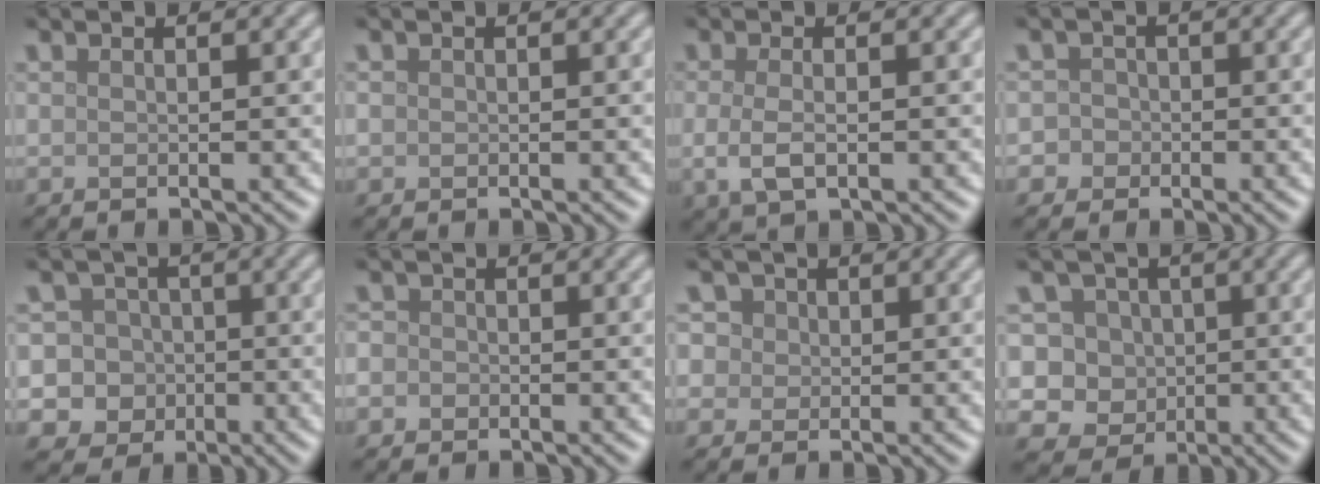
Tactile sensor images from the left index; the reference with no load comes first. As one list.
[{"total": 0.7, "force": [0.0, 0.7, 0.1], "torque": [0.000, -0.001, -0.002]}, {"total": 2.9, "force": [-0.4, 1.3, 2.6], "torque": [-0.059, -0.008, -0.009]}, {"total": 2.7, "force": [-0.6, 2.6, 0.5], "torque": [0.021, 0.013, -0.031]}, {"total": 8.0, "force": [-1.5, 7.6, 2.0], "torque": [-0.025, 0.016, -0.061]}, {"total": 2.1, "force": [-0.4, 1.9, 0.7], "torque": [0.000, 0.008, -0.022]}, {"total": 6.0, "force": [2.7, 4.7, 2.5], "torque": [-0.035, 0.028, 0.014]}, {"total": 8.3, "force": [1.5, 7.5, 3.1], "torque": [-0.047, 0.030, -0.004]}]